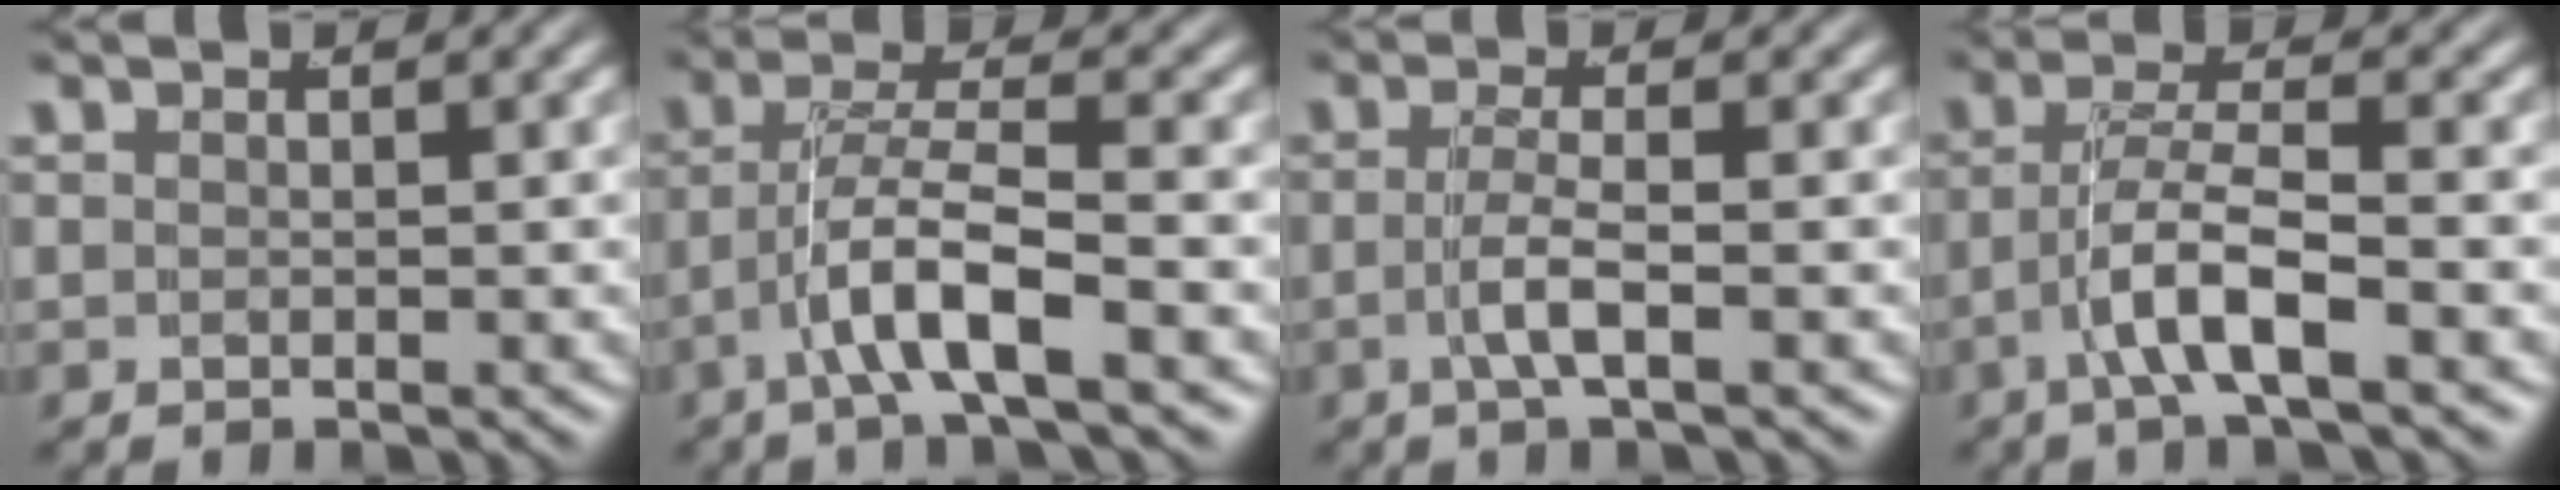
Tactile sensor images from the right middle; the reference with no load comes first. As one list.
[{"total": 4.5, "force": [-1.6, 1.2, 4.0], "torque": [-0.069, 0.002, -0.028]}, {"total": 2.3, "force": [-0.7, 0.2, 2.2], "torque": [-0.037, -0.002, -0.014]}, {"total": 4.1, "force": [-1.7, 1.1, 3.6], "torque": [-0.060, 0.003, -0.032]}]